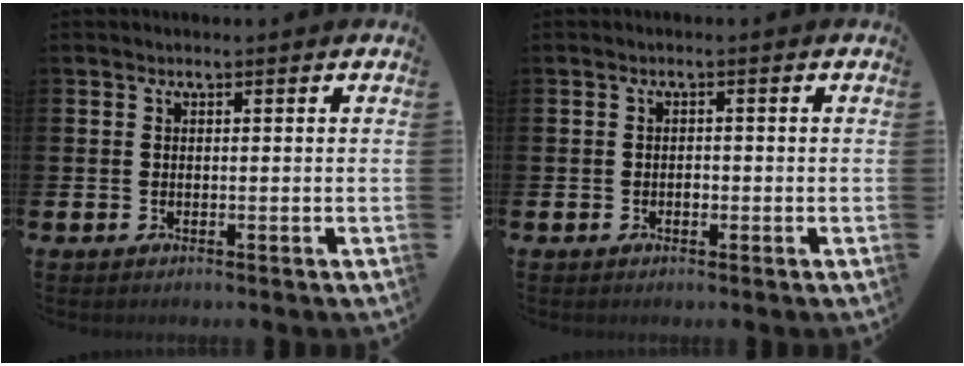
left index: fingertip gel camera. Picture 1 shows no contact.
{"total": 0.9, "force": [-0.3, 0.7, 0.5], "torque": [-0.009, 0.002, -0.007]}